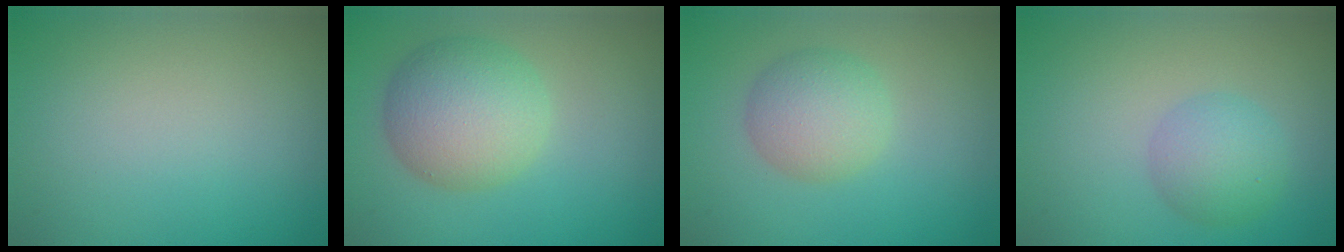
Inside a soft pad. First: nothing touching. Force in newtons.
{"total": 6.3, "press": 6.3, "slide": 0.2}
{"total": 3.8, "press": 3.8, "slide": 0.1}
{"total": 3.4, "press": 3.4, "slide": 0.2}